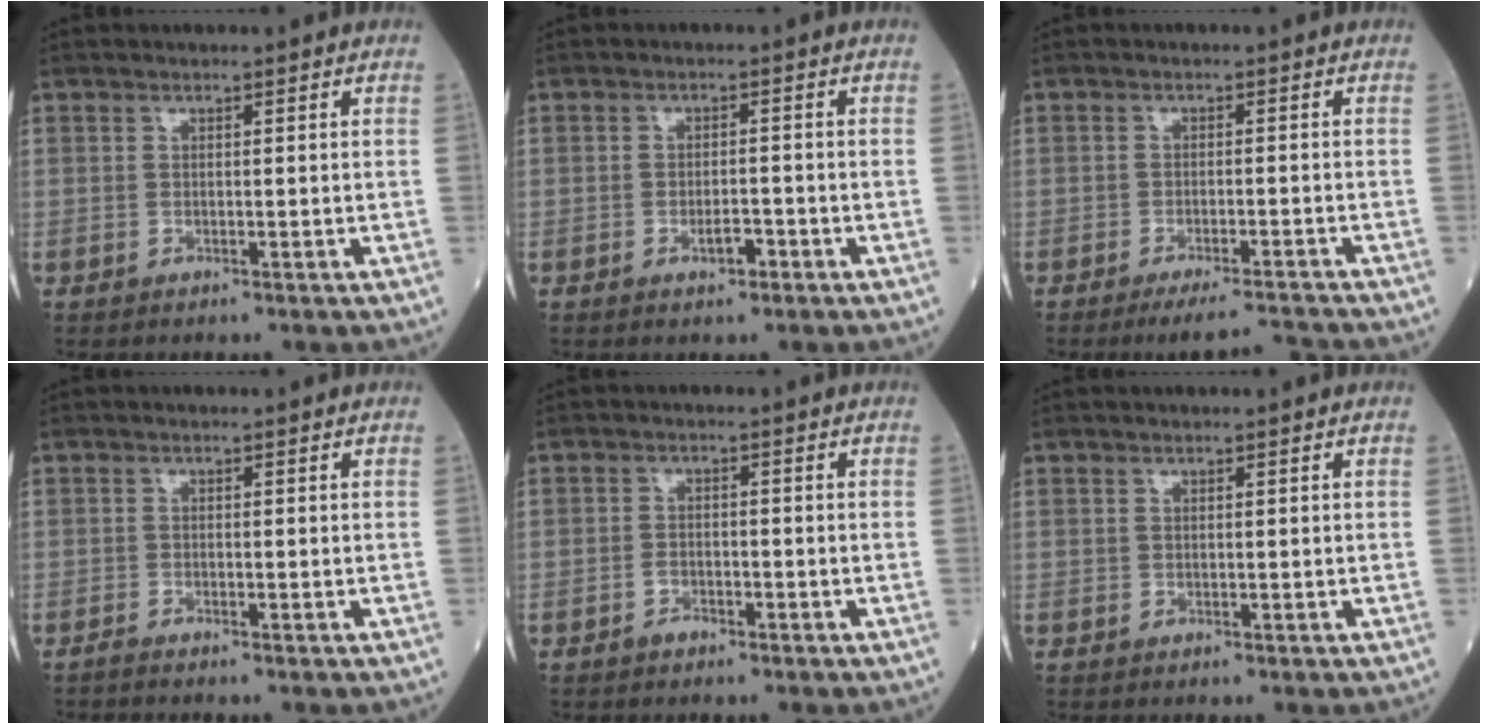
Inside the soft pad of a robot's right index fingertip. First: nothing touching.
{"total": 2.4, "force": [-1.3, 0.9, 1.8], "torque": [-0.026, 0.003, -0.021]}
{"total": 5.6, "force": [-5.3, -0.8, 1.5], "torque": [-0.014, -0.006, -0.088]}
{"total": 0.9, "force": [-0.9, -0.2, 0.2], "torque": [-0.007, -0.002, -0.020]}
{"total": 1.9, "force": [-1.4, 1.1, 0.7], "torque": [-0.013, 0.004, -0.024]}
{"total": 0.0}